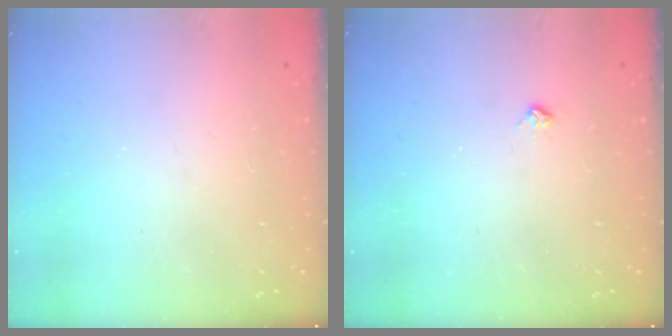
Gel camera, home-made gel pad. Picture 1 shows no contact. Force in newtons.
{"total": 5.1, "press": 5.1, "slide": 0.5}